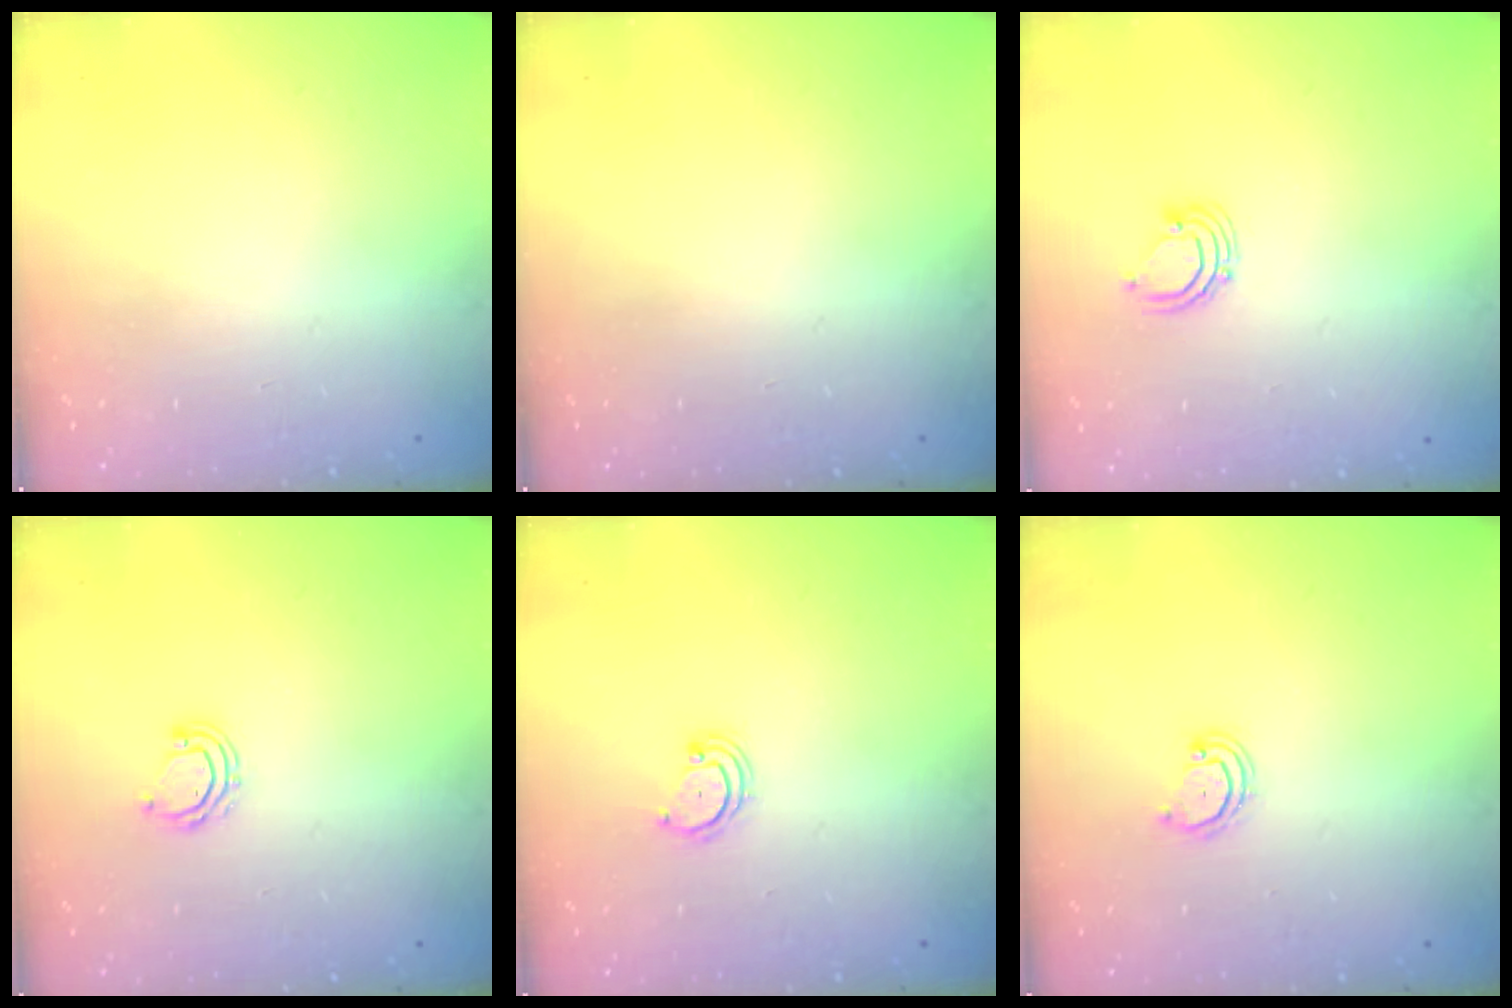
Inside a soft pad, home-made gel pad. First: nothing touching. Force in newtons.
{"total": 0.0}
{"total": 2.9, "press": 2.9, "slide": 0.2}
{"total": 4.5, "press": 4.4, "slide": 0.4}
{"total": 2.9, "press": 2.9, "slide": 0.3}
{"total": 2.8, "press": 2.8, "slide": 0.2}